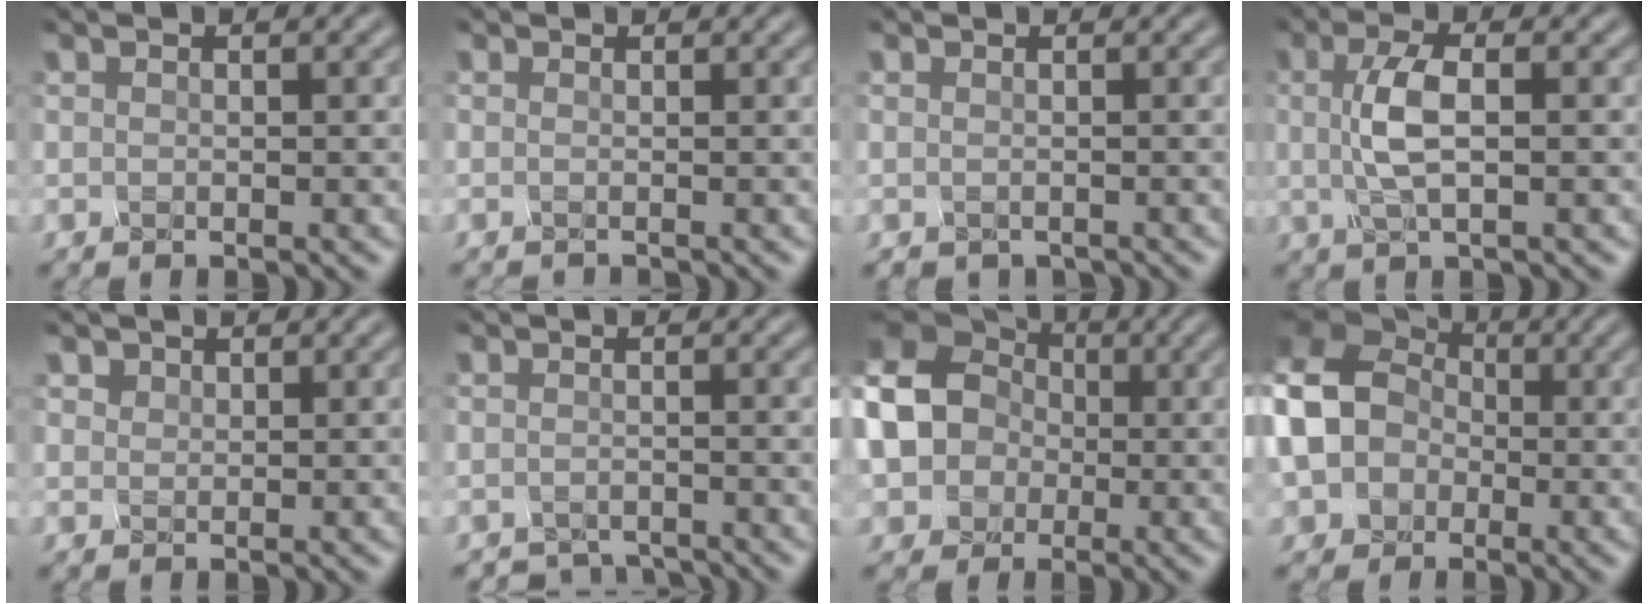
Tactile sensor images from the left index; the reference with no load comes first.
{"total": 0.0}
{"total": 1.4, "force": [-1.1, -0.1, -0.9], "torque": [0.010, -0.010, -0.008]}
{"total": 2.1, "force": [0.4, 0.1, 2.0], "torque": [-0.064, 0.006, 0.020]}
{"total": 1.6, "force": [0.8, -0.3, -1.4], "torque": [0.006, 0.003, 0.024]}
{"total": 3.4, "force": [-3.1, -0.6, -1.2], "torque": [0.007, -0.011, -0.041]}
{"total": 10.9, "force": [0.1, 10.3, 3.5], "torque": [-0.125, 0.019, -0.031]}
{"total": 8.7, "force": [-0.6, 7.9, 3.7], "torque": [-0.110, 0.018, -0.040]}